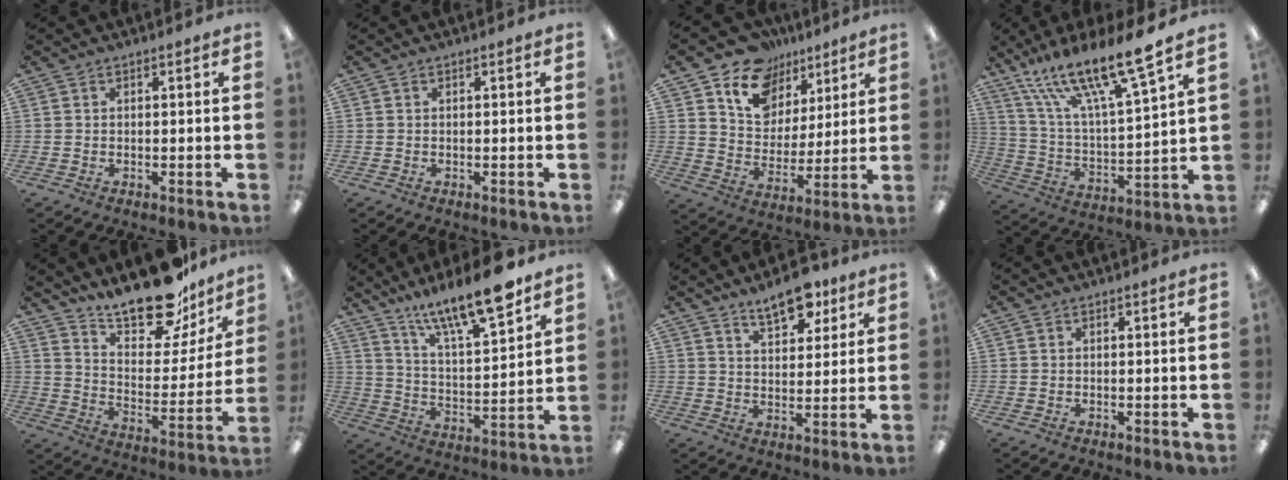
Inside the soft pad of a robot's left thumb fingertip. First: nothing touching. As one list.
[{"total": 0.0}, {"total": 14.0, "force": [8.9, 9.9, 4.3], "torque": [-0.076, -0.057, 0.169]}, {"total": 19.2, "force": [15.1, 3.1, 11.5], "torque": [-0.208, -0.103, 0.253]}, {"total": 19.7, "force": [16.6, 6.3, 8.4], "torque": [-0.132, -0.125, 0.287]}, {"total": 16.9, "force": [13.7, 3.1, 9.4], "torque": [-0.153, -0.096, 0.228]}, {"total": 10.0, "force": [7.0, 4.5, 5.6], "torque": [-0.070, -0.037, 0.119]}, {"total": 0.0}]